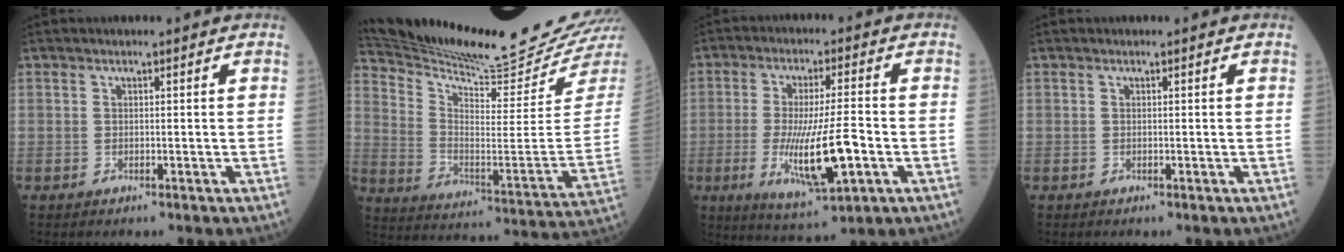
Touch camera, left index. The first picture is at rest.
{"total": 23.2, "force": [21.8, -1.4, 7.9], "torque": [-0.154, -0.111, 0.320]}
{"total": 11.7, "force": [-3.1, 1.5, 11.2], "torque": [-0.209, -0.021, -0.047]}
{"total": 0.0}